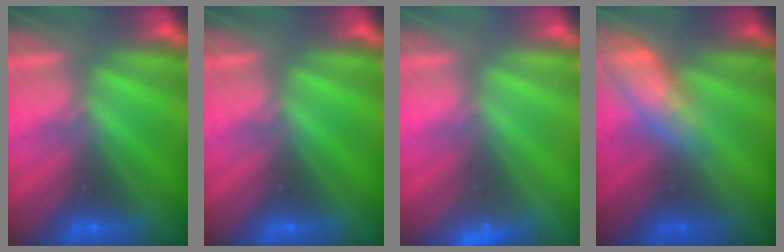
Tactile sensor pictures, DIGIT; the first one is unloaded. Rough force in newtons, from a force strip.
{"total": 0.0}
{"total": 2.3}
{"total": 2.6}